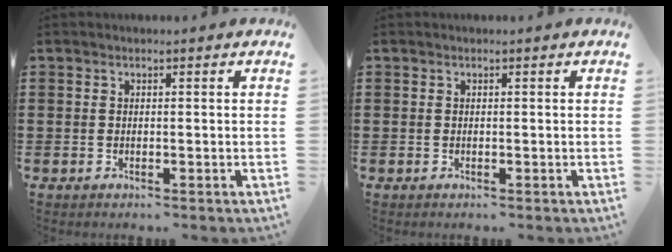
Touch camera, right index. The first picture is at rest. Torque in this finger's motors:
{"motor_torque": [2.14, 0.00, -0.01, 0.01]}